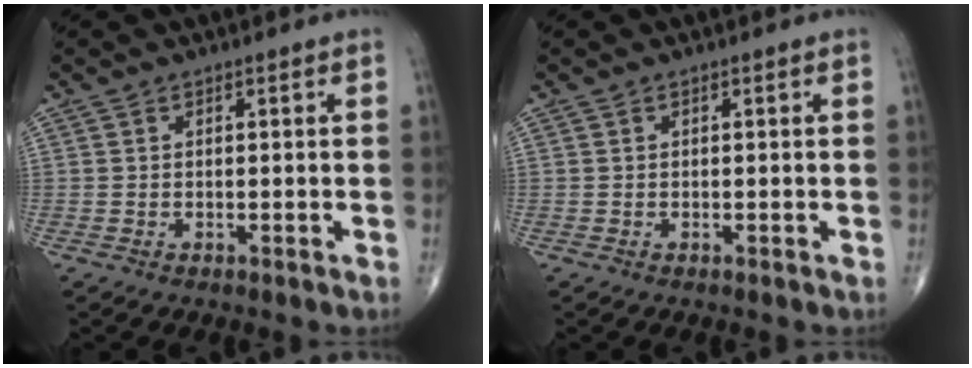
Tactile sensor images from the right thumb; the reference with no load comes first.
{"total": 0.0}